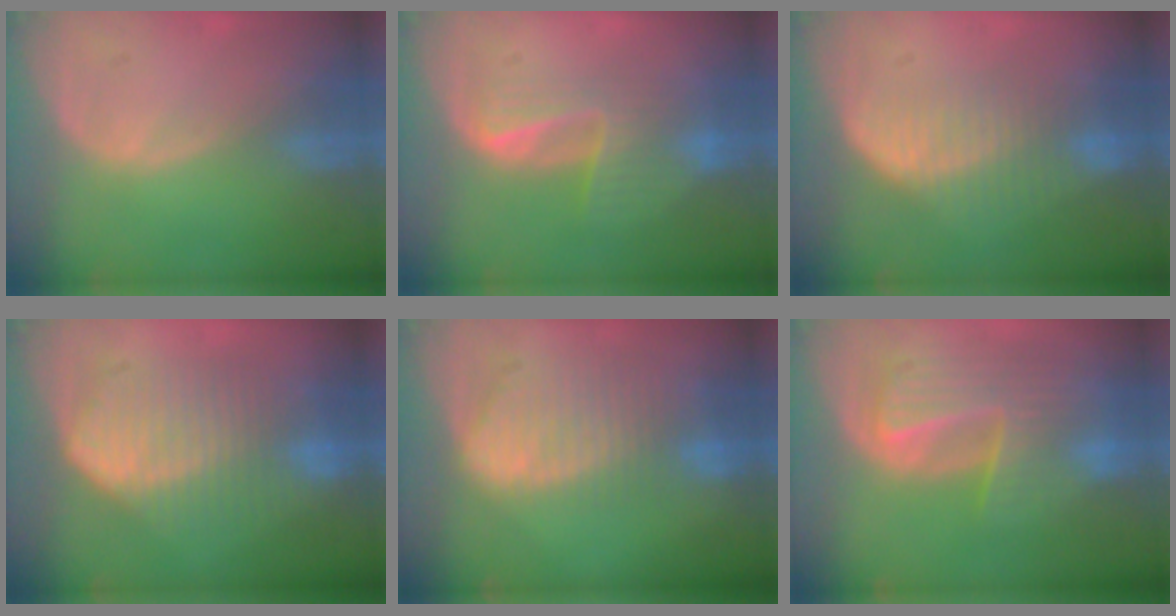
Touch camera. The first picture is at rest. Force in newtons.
{"total": 6.7, "press": 6.3, "slide": 2.2}
{"total": 7.5, "press": 6.7, "slide": 3.4}
{"total": 10.2, "press": 10.2, "slide": 0.5}
{"total": 10.1, "press": 8.5, "slide": 5.4}
{"total": 10.1, "press": 8.8, "slide": 5.0}